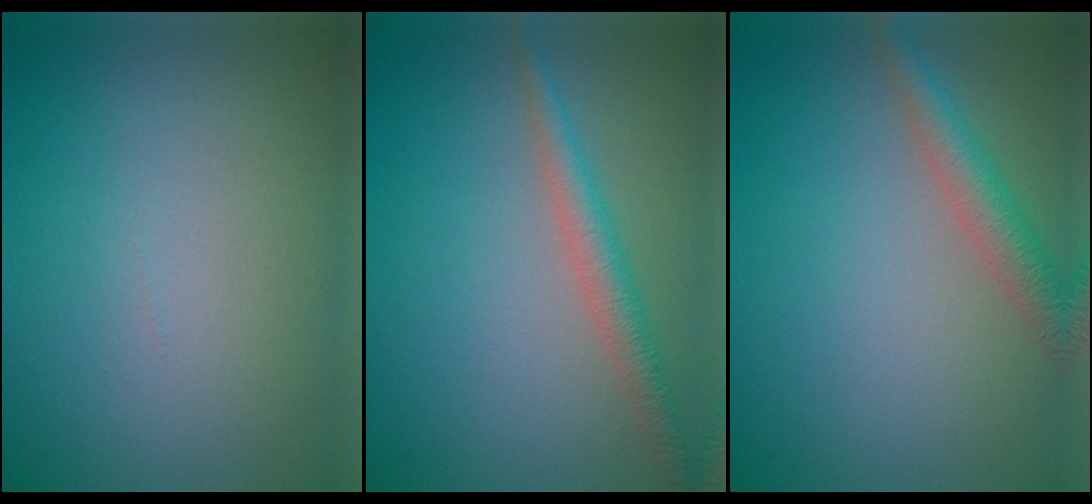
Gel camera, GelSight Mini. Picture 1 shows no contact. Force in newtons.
{"total": 2.8, "press": 2.8, "slide": 0.1}
{"total": 3.2, "press": 3.2, "slide": 0.1}